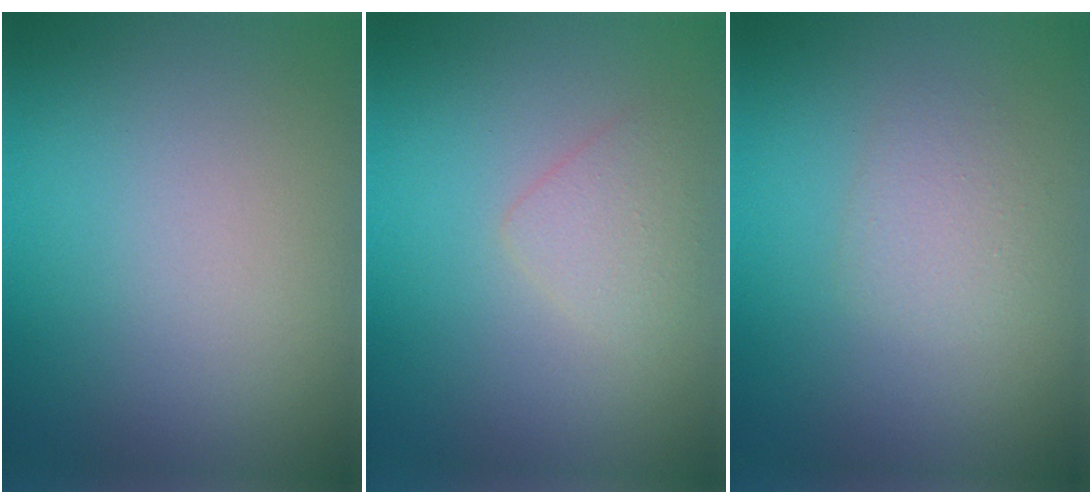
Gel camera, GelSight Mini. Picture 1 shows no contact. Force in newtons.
{"total": 1.8, "press": 1.8, "slide": 0.0}
{"total": 1.6, "press": 1.6, "slide": 0.1}